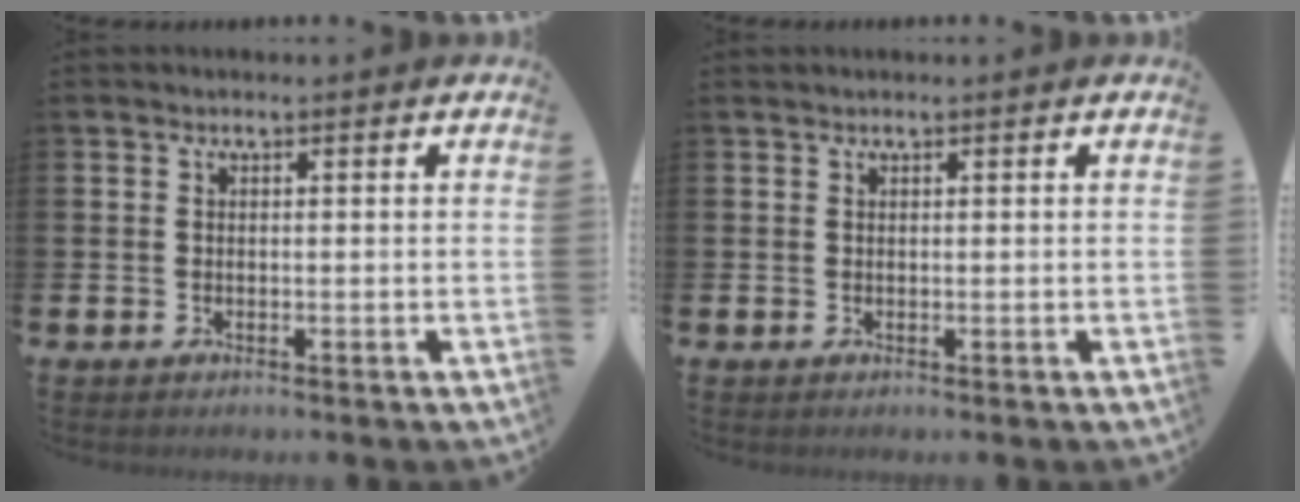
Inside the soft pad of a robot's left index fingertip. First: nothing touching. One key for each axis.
{"total": 0.0}